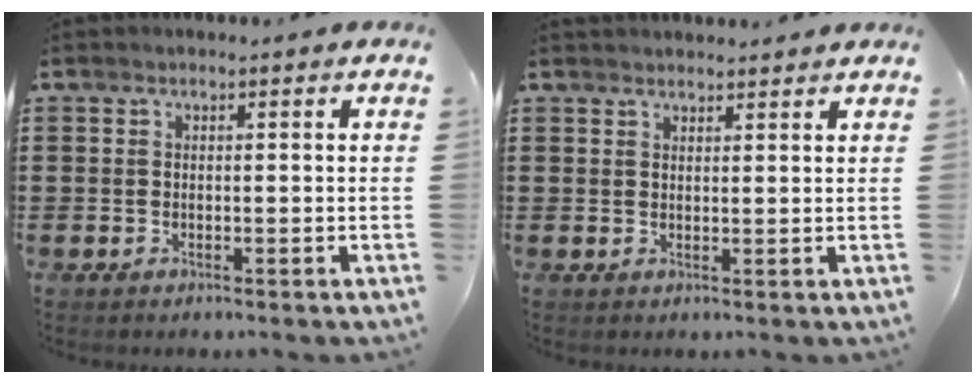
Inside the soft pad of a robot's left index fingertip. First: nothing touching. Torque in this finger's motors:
{"motor_torque": [2.14, 0.00, -1.05, -0.05]}